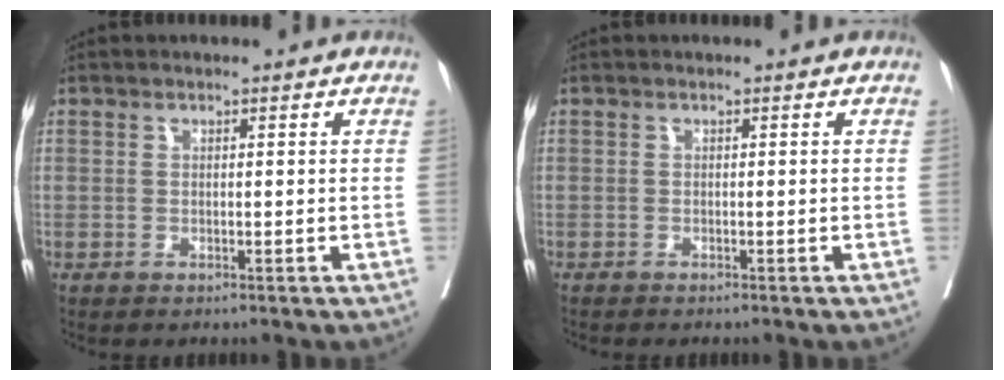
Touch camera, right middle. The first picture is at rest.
{"total": 1.2, "force": [-1.1, -0.1, 0.5], "torque": [-0.003, 0.000, -0.015]}